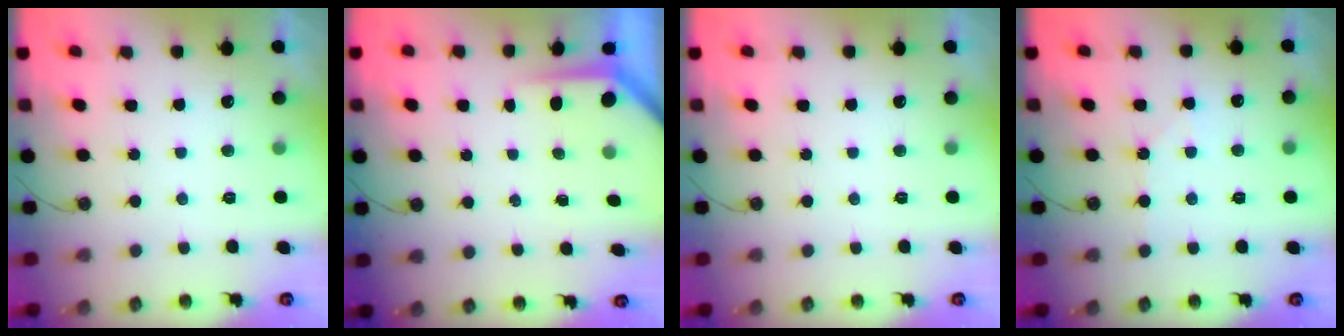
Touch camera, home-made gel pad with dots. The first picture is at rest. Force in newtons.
{"total": 3.9, "press": 3.9, "slide": 0.2}
{"total": 0.0}
{"total": 4.2, "press": 4.1, "slide": 0.6}